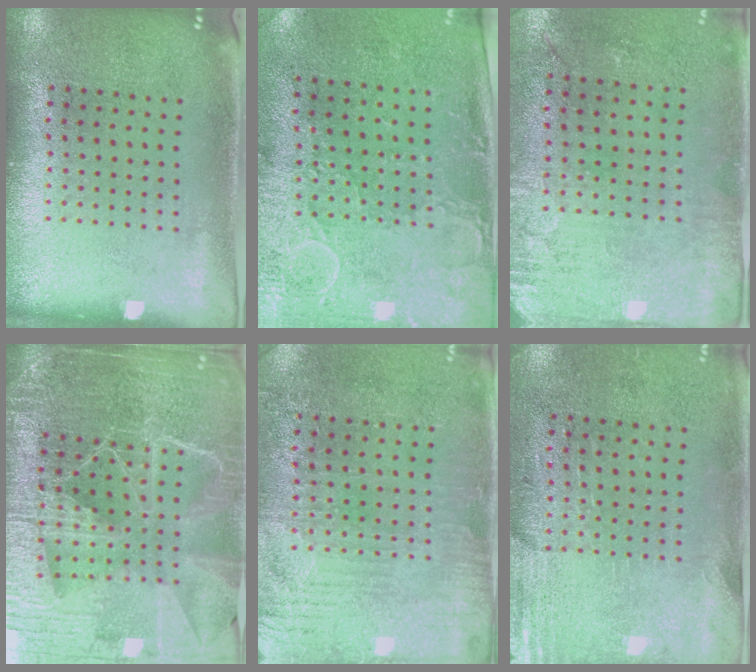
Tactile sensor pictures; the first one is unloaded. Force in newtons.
{"total": 2.9, "press": 2.4, "slide": 1.7}
{"total": 2.7, "press": 2.3, "slide": 1.5}
{"total": 6.1, "press": 5.3, "slide": 2.9}
{"total": 3.2, "press": 3.1, "slide": 0.8}
{"total": 2.8, "press": 2.5, "slide": 1.4}